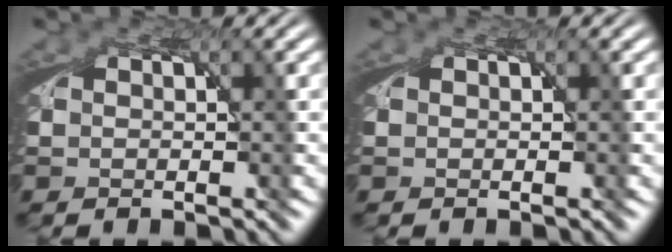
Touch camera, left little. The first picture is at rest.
{"total": 0.0}